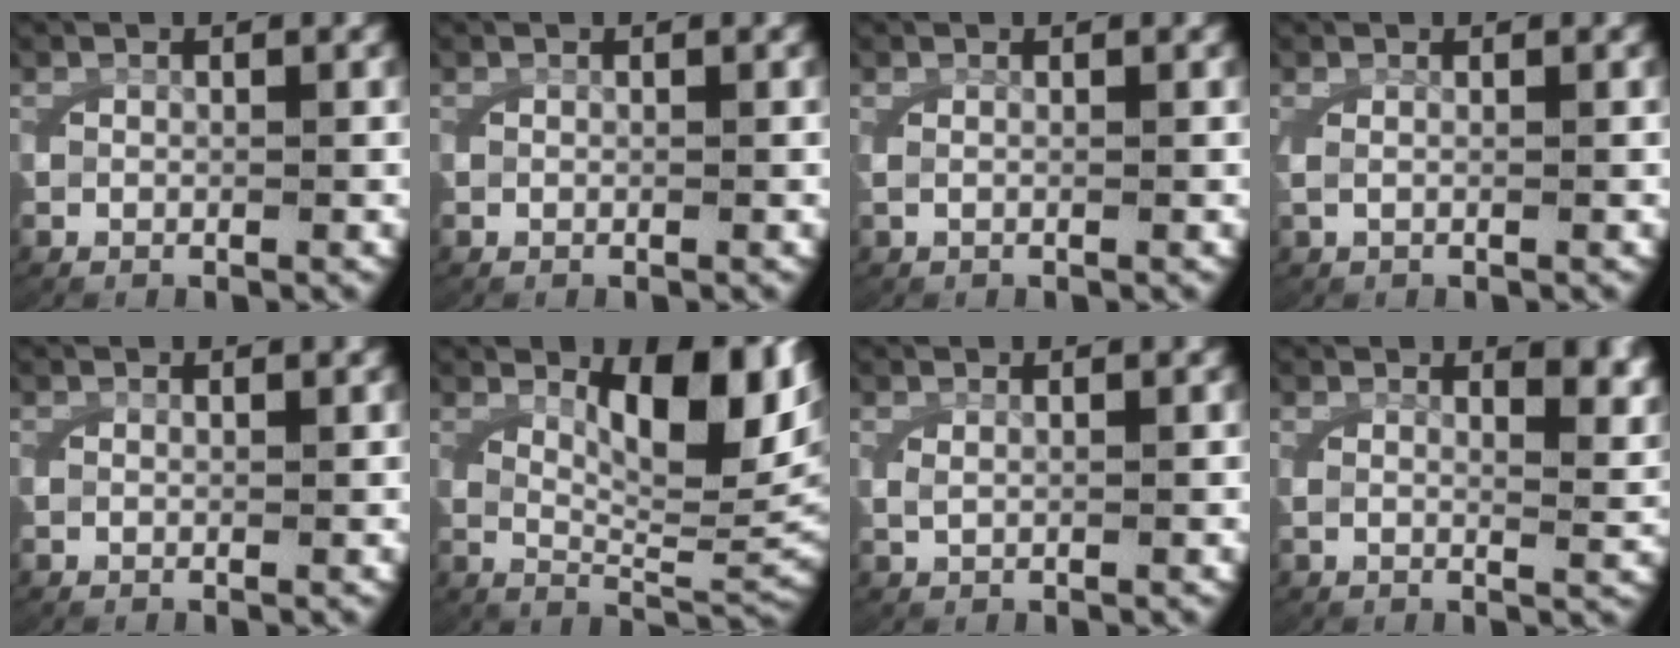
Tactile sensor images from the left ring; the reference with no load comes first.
{"total": 0.0}
{"total": 0.8, "force": [0.4, -0.2, 0.7], "torque": [-0.020, 0.001, 0.008]}
{"total": 1.0, "force": [0.4, 0.1, 0.9], "torque": [-0.031, -0.001, 0.010]}
{"total": 0.0}
{"total": 9.6, "force": [3.7, 3.2, 8.3], "torque": [-0.106, -0.002, 0.060]}
{"total": 0.9, "force": [0.6, 0.0, 0.7], "torque": [-0.015, 0.000, 0.015]}
{"total": 3.9, "force": [2.4, 0.6, 3.0], "torque": [-0.041, -0.008, 0.037]}